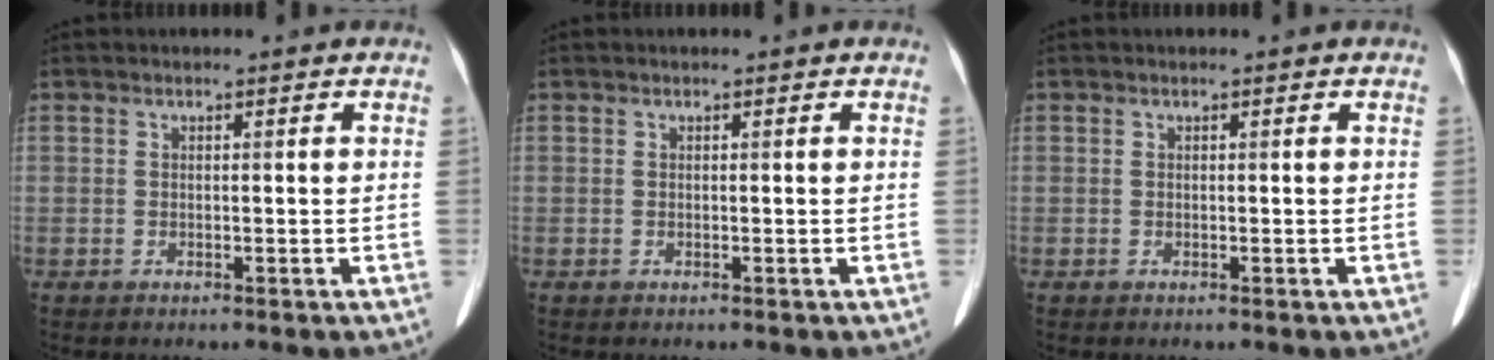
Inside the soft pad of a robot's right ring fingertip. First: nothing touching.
{"total": 0.0}
{"total": 0.0}